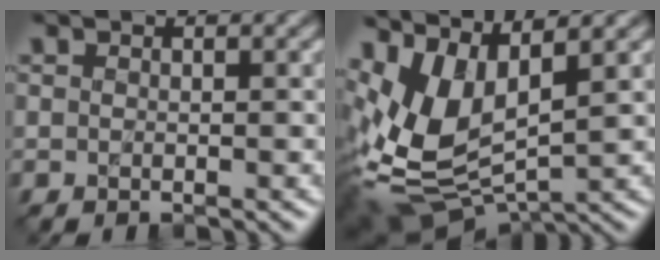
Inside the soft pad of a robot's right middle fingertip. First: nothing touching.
{"total": 8.0, "force": [1.8, 4.2, 6.5], "torque": [-0.157, -0.015, 0.042]}